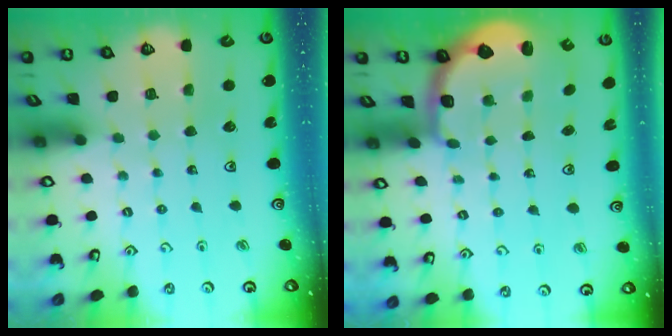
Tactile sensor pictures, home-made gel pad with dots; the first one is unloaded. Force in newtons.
{"total": 2.6, "press": 2.1, "slide": 1.7}